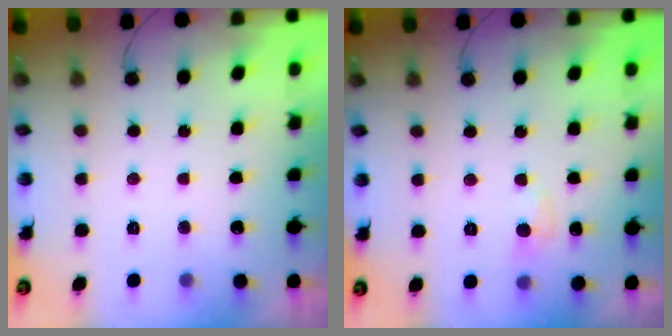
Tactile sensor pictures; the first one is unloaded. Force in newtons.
{"total": 3.9, "press": 3.9, "slide": 0.5}